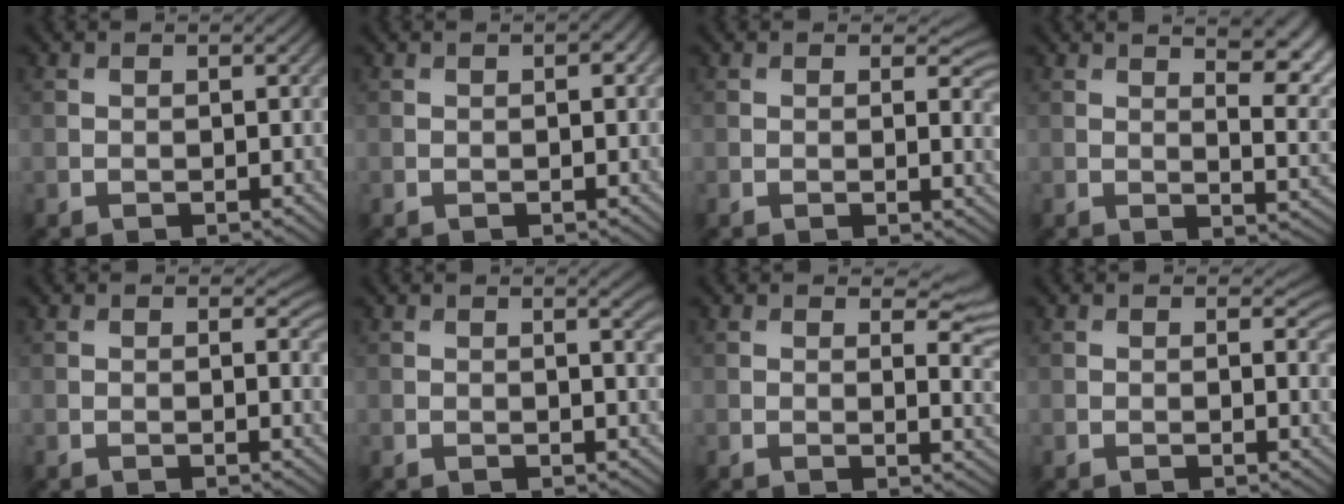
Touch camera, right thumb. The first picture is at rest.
{"total": 1.1, "force": [0.2, 0.5, 1.0], "torque": [-0.014, 0.001, 0.001]}
{"total": 3.0, "force": [0.8, 1.4, 2.5], "torque": [-0.030, -0.007, 0.010]}
{"total": 10.3, "force": [5.5, 3.8, 7.9], "torque": [-0.106, 0.016, 0.072]}
{"total": 1.6, "force": [0.4, 0.8, 1.4], "torque": [-0.018, -0.007, 0.004]}
{"total": 2.5, "force": [1.0, 0.5, 2.2], "torque": [-0.028, 0.000, 0.014]}
{"total": 4.8, "force": [2.4, 2.0, 3.6], "torque": [-0.045, -0.009, 0.036]}
{"total": 2.0, "force": [0.5, 0.9, 1.7], "torque": [-0.022, -0.006, 0.005]}